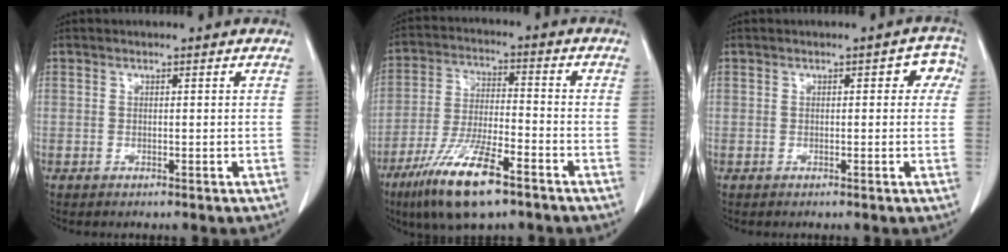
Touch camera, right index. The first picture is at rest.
{"total": 13.0, "force": [-8.2, 2.5, 9.8], "torque": [-0.195, -0.023, -0.147]}
{"total": 3.1, "force": [0.6, 1.7, 2.6], "torque": [-0.016, 0.023, 0.000]}